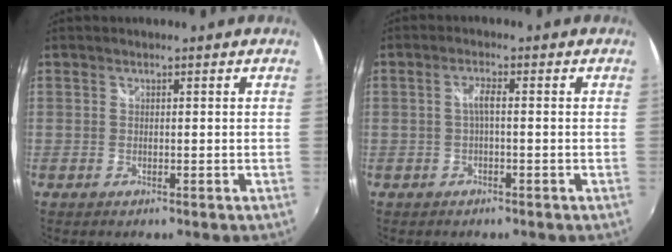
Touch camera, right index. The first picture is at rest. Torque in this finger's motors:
{"motor_torque": [0.23, -0.12, 0.28, 0.05]}